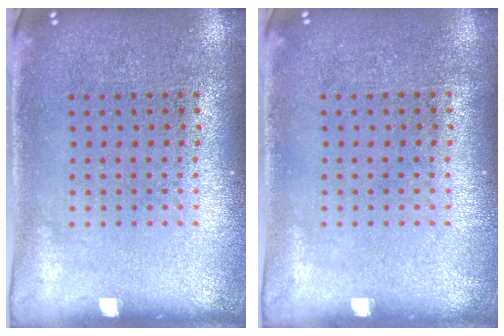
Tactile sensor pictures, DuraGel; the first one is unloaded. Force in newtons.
{"total": 0.0}